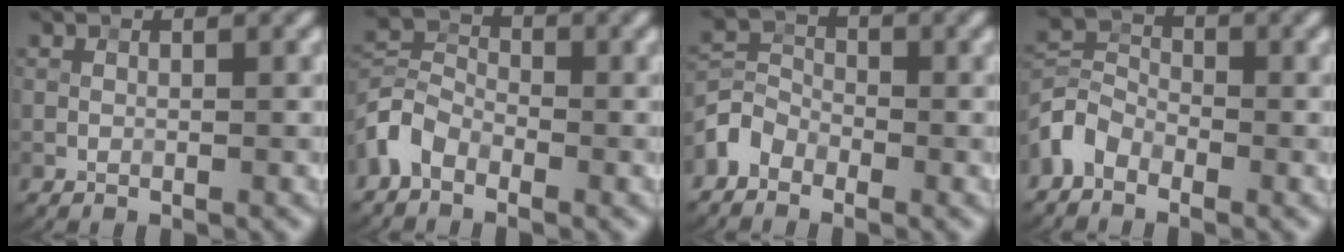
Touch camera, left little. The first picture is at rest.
{"total": 3.5, "force": [-2.3, 2.2, 1.5], "torque": [-0.034, 0.009, -0.058]}
{"total": 2.7, "force": [-1.9, 1.8, 0.6], "torque": [-0.012, 0.009, -0.047]}
{"total": 3.3, "force": [-2.2, 2.1, 1.2], "torque": [-0.026, 0.008, -0.057]}